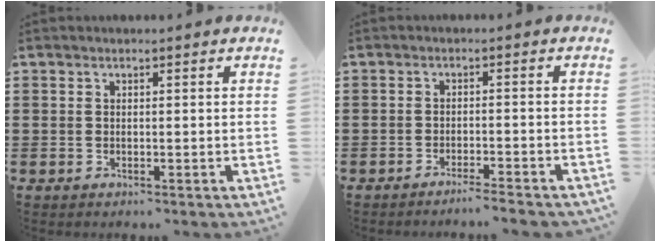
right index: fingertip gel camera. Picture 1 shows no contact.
{"total": 2.3, "force": [-2.2, -0.3, 0.7], "torque": [-0.013, 0.000, -0.044]}